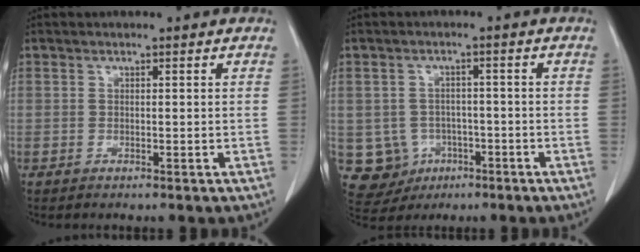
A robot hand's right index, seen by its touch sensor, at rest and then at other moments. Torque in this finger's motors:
{"motor_torque": [-0.24, 0.11, -0.27, -0.14]}